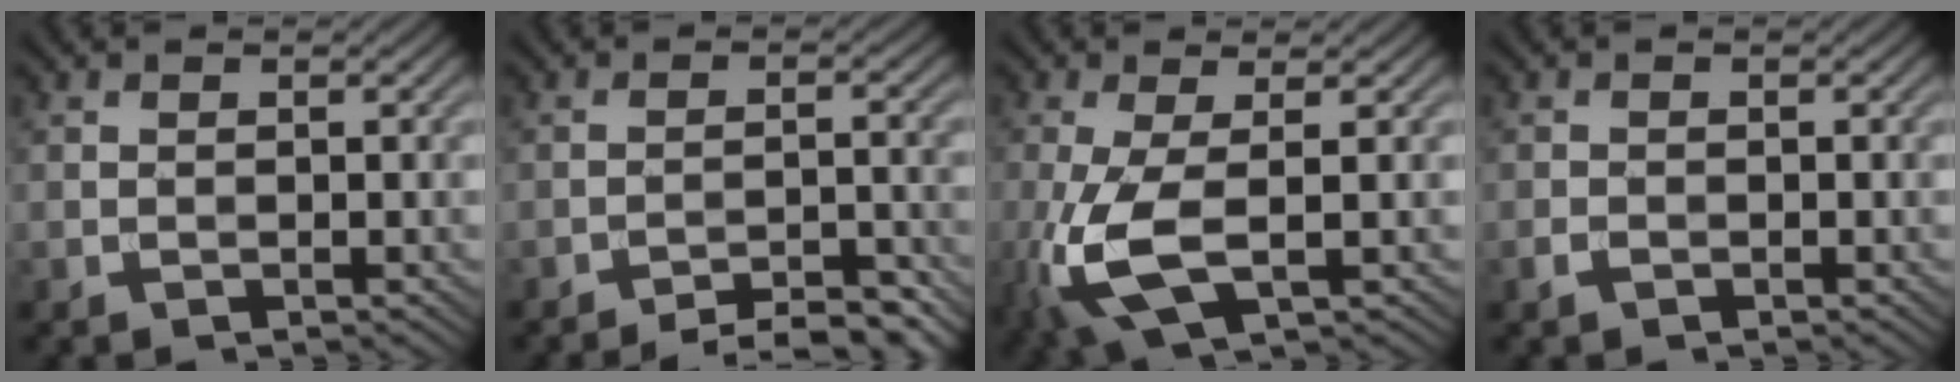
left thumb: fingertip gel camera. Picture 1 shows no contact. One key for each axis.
{"total": 6.5, "fx": -5.8, "fy": 0.9, "fz": 2.8, "tx": -0.048, "ty": 0.018, "tz": -0.080}
{"total": 8.2, "fx": -1.3, "fy": 2.8, "fz": 7.6, "tx": -0.191, "ty": -0.010, "tz": -0.024}
{"total": 1.0, "fx": -0.6, "fy": 0.5, "fz": 0.6, "tx": -0.014, "ty": 0.003, "tz": -0.014}